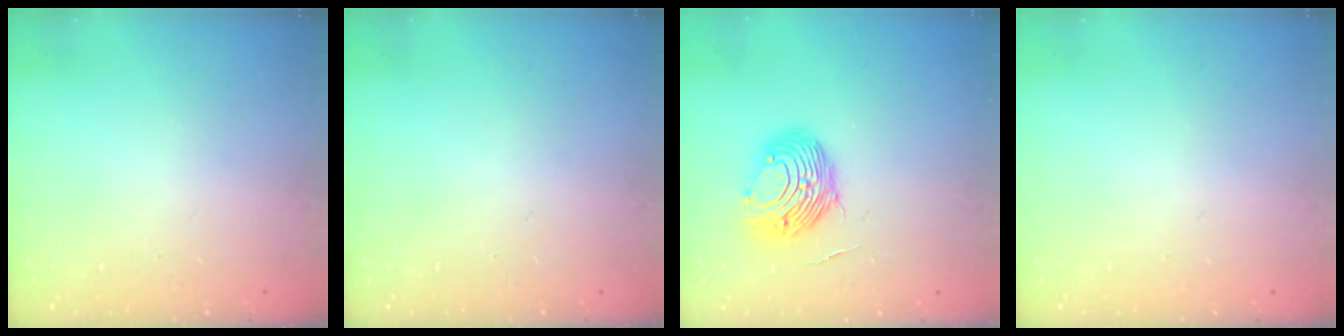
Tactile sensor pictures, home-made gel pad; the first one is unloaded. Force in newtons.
{"total": 0.0}
{"total": 13.4, "press": 13.4, "slide": 0.8}
{"total": 0.0}